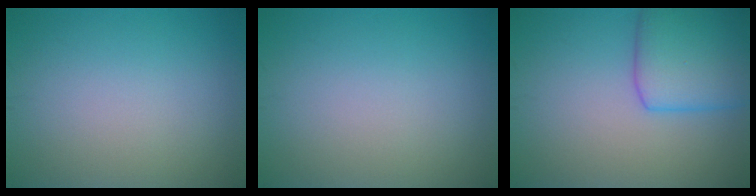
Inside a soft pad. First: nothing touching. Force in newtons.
{"total": 0.0}
{"total": 5.8, "press": 5.8, "slide": 0.3}